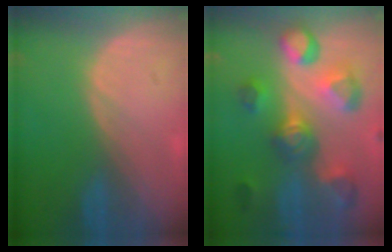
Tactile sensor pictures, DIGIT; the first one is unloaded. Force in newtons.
{"total": 11.1, "press": 9.9, "slide": 5.0}